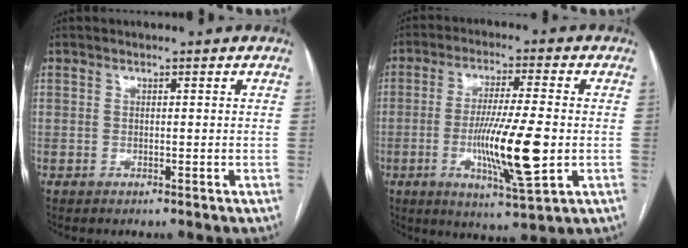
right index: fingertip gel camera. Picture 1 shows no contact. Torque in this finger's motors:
{"motor_torque": [0.79, -0.09, 0.80, 0.19]}